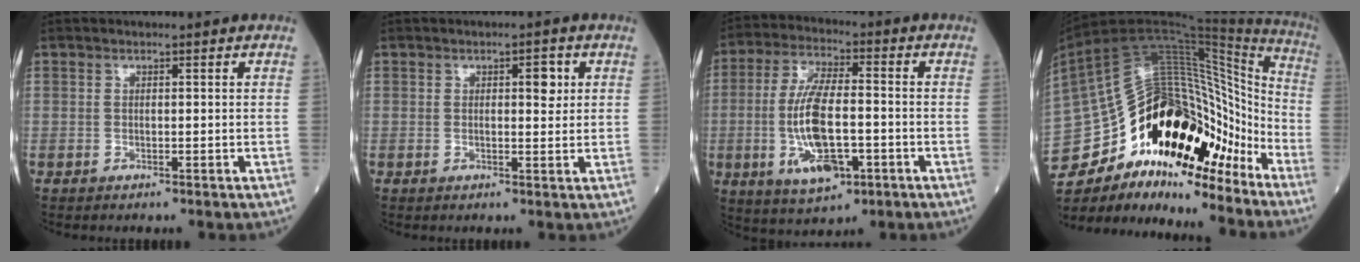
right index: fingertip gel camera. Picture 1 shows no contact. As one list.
[{"total": 2.7, "force": [0.8, 0.9, 2.4], "torque": [-0.032, 0.001, 0.011]}, {"total": 12.8, "force": [-3.0, 4.4, 11.6], "torque": [-0.235, -0.006, -0.048]}, {"total": 32.2, "force": [-20.1, 12.6, 21.8], "torque": [-0.406, 0.019, -0.323]}]